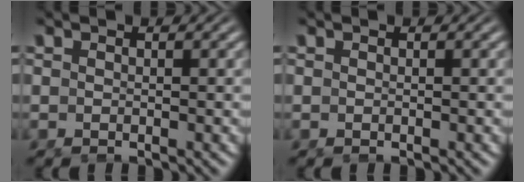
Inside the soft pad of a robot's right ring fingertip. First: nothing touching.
{"total": 0.0}